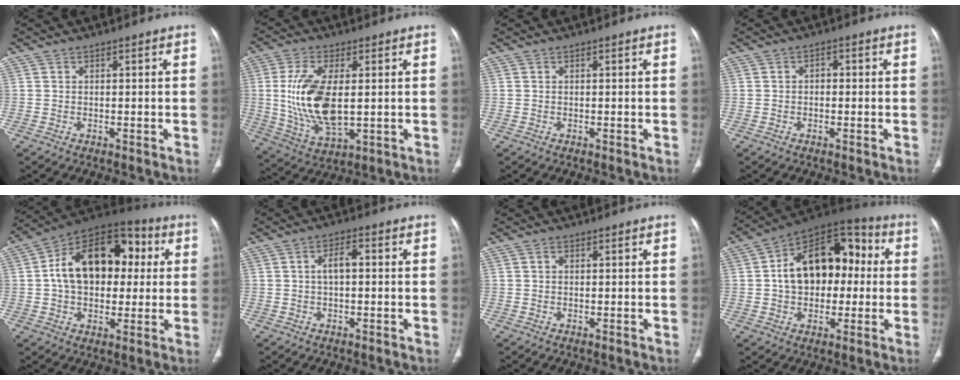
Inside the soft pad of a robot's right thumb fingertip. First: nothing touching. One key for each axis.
{"total": 14.5, "fx": 0.7, "fy": 6.9, "fz": 12.7, "tx": -0.258, "ty": -0.017, "tz": 0.025}
{"total": 0.0}
{"total": 1.6, "fx": -0.1, "fy": 1.1, "fz": 1.0, "tx": -0.009, "ty": 0.007, "tz": -0.006}
{"total": 20.7, "fx": 2.7, "fy": 13.7, "fz": 15.3, "tx": -0.210, "ty": 0.028, "tz": 0.036}
{"total": 3.7, "fx": 0.2, "fy": 1.8, "fz": 3.2, "tx": -0.058, "ty": 0.013, "tz": 0.000}
{"total": 0.6, "fx": 0.1, "fy": 0.5, "fz": 0.3, "tx": -0.002, "ty": 0.002, "tz": 0.001}
{"total": 19.7, "fx": 1.5, "fy": 13.0, "fz": 14.7, "tx": -0.187, "ty": 0.043, "tz": 0.018}